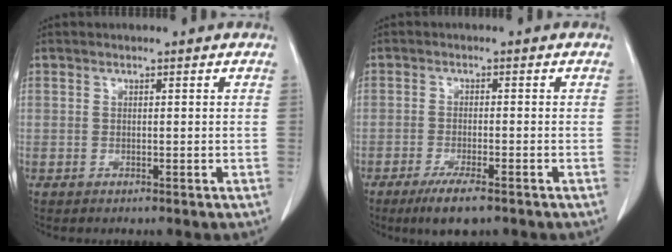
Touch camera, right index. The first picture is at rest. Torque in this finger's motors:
{"motor_torque": [0.24, -0.31, 0.29, 0.09]}